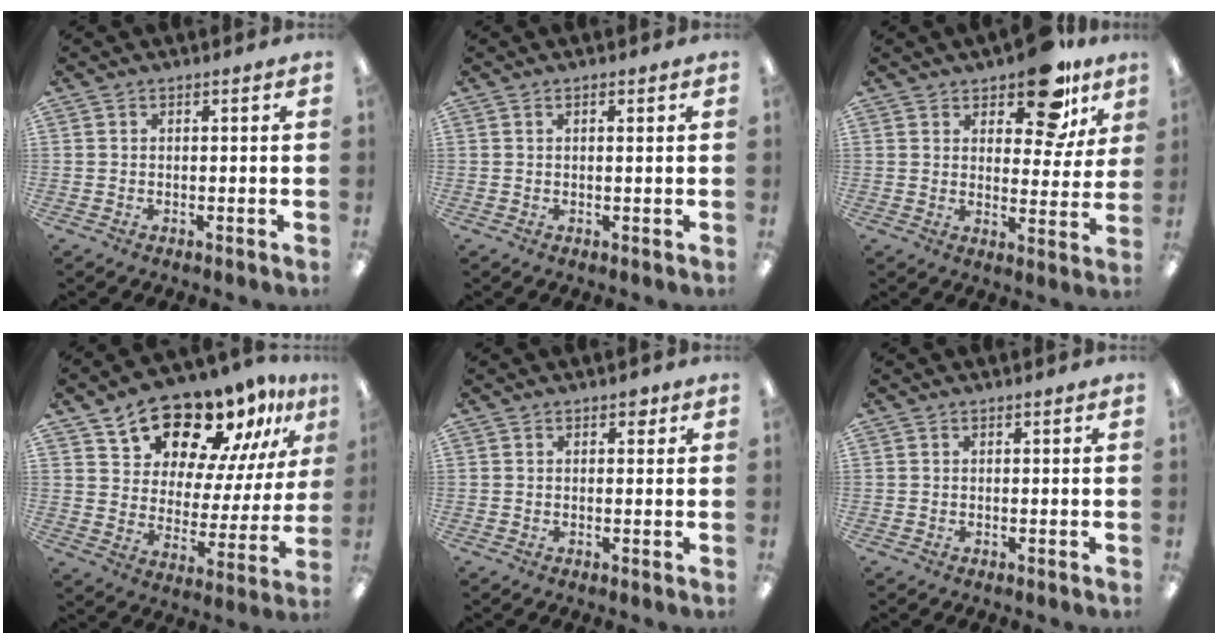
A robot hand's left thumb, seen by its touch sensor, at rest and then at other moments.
{"total": 0.8, "force": [0.3, 0.1, 0.8], "torque": [-0.017, 0.000, 0.005]}
{"total": 13.1, "force": [9.1, 5.9, 7.2], "torque": [-0.095, -0.048, 0.159]}
{"total": 17.1, "force": [14.3, 7.2, 6.0], "torque": [-0.106, -0.115, 0.250]}
{"total": 1.6, "force": [0.7, 1.0, 0.9], "torque": [-0.003, -0.003, 0.009]}
{"total": 0.0}